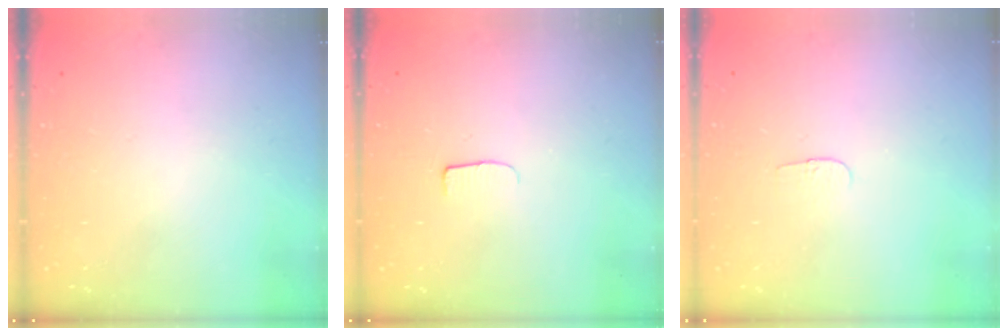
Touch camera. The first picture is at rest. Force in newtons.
{"total": 5.3, "press": 5.3, "slide": 0.5}
{"total": 2.8, "press": 2.8, "slide": 0.3}